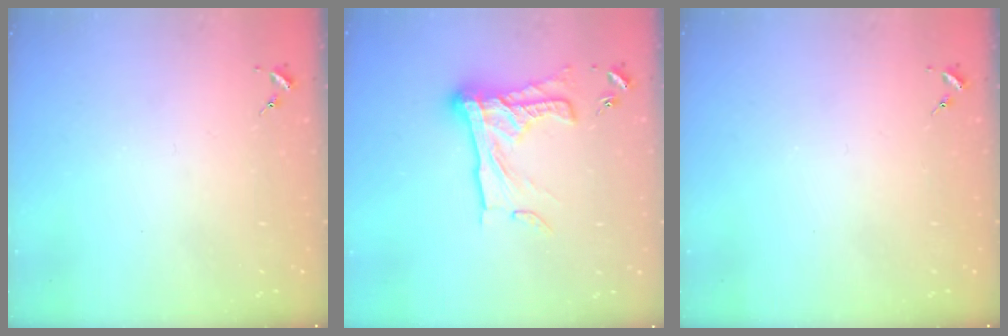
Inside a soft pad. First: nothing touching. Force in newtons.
{"total": 20.0, "press": 20.0, "slide": 1.5}
{"total": 0.0}